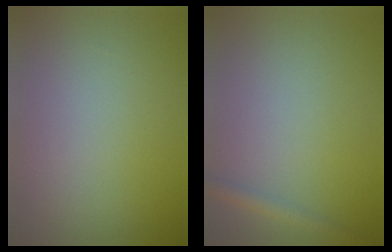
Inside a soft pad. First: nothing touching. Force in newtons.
{"total": 1.3, "press": 1.3, "slide": 0.1}